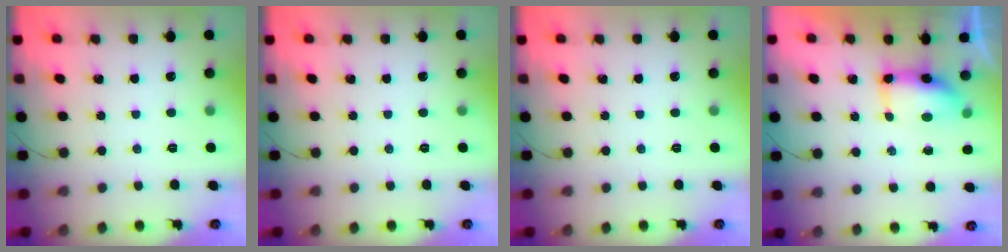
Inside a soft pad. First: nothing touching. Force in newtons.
{"total": 0.0}
{"total": 0.0}
{"total": 7.1, "press": 7.1, "slide": 0.5}